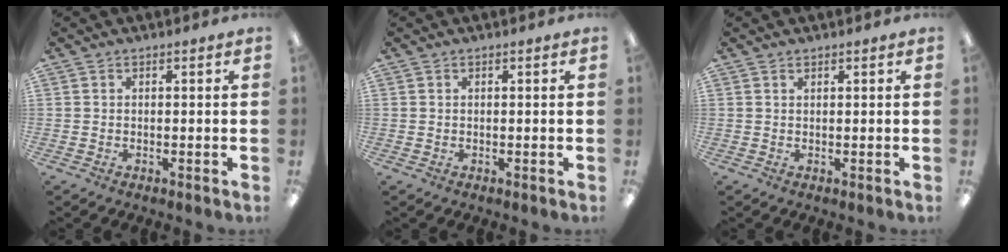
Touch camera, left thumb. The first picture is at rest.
{"total": 0.0}
{"total": 0.7, "force": [0.5, 0.2, 0.4], "torque": [-0.008, 0.001, 0.010]}